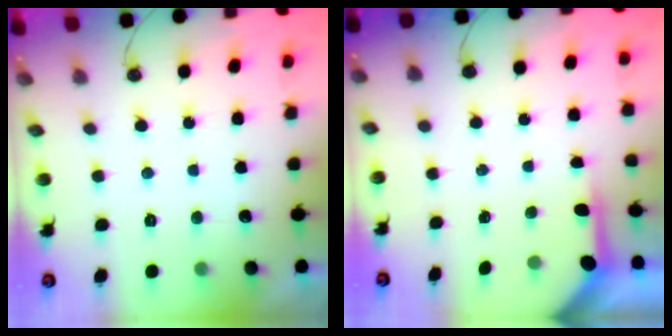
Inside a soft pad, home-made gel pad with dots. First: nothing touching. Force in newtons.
{"total": 3.8, "press": 3.8, "slide": 0.3}